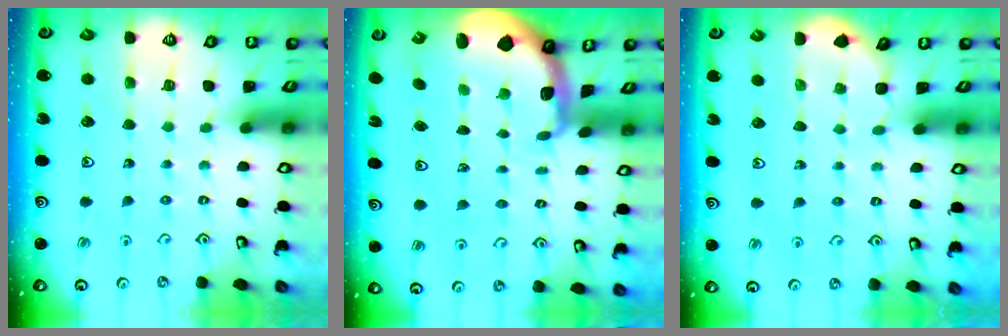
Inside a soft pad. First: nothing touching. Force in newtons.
{"total": 1.7, "press": 1.6, "slide": 0.4}
{"total": 2.1, "press": 2.1, "slide": 0.2}